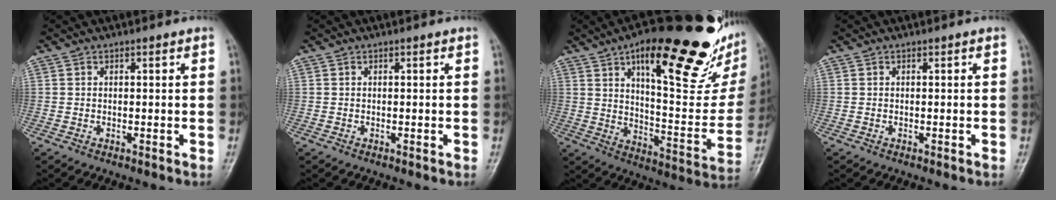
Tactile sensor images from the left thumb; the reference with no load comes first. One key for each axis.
{"total": 0.0}
{"total": 31.9, "fx": 17.8, "fy": 10.7, "fz": 24.3, "tx": -0.304, "ty": -0.045, "tz": 0.266}
{"total": 0.0}